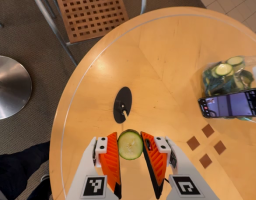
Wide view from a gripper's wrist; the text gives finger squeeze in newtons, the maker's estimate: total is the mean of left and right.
{"total": 6.0, "left": 5.8, "right": 6.2}